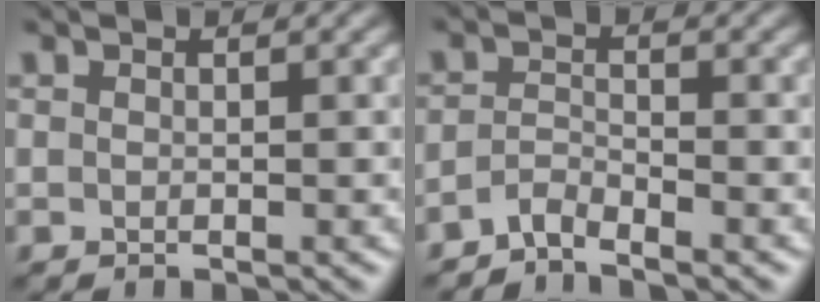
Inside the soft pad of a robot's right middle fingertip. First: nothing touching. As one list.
[{"total": 1.9, "force": [-1.8, 0.2, 0.7], "torque": [-0.016, 0.003, -0.042]}]